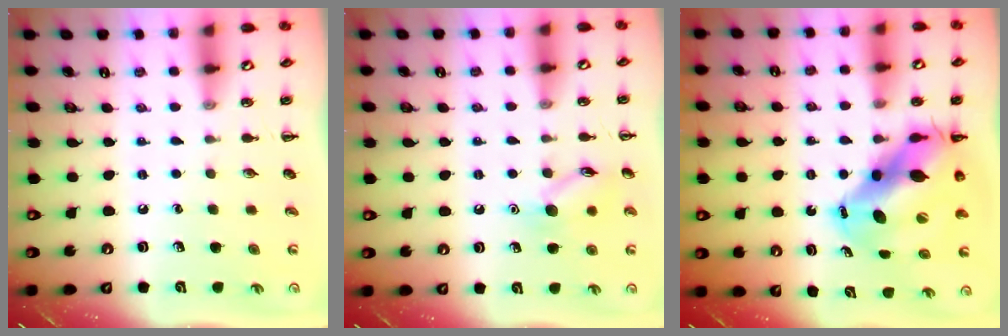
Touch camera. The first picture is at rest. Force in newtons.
{"total": 9.7, "press": 9.7, "slide": 0.5}
{"total": 13.4, "press": 12.9, "slide": 3.6}